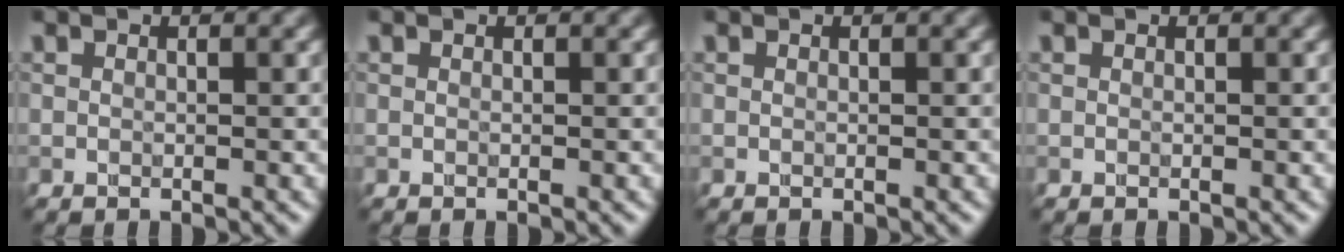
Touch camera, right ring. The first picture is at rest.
{"total": 0.0}
{"total": 0.0}
{"total": 0.0}